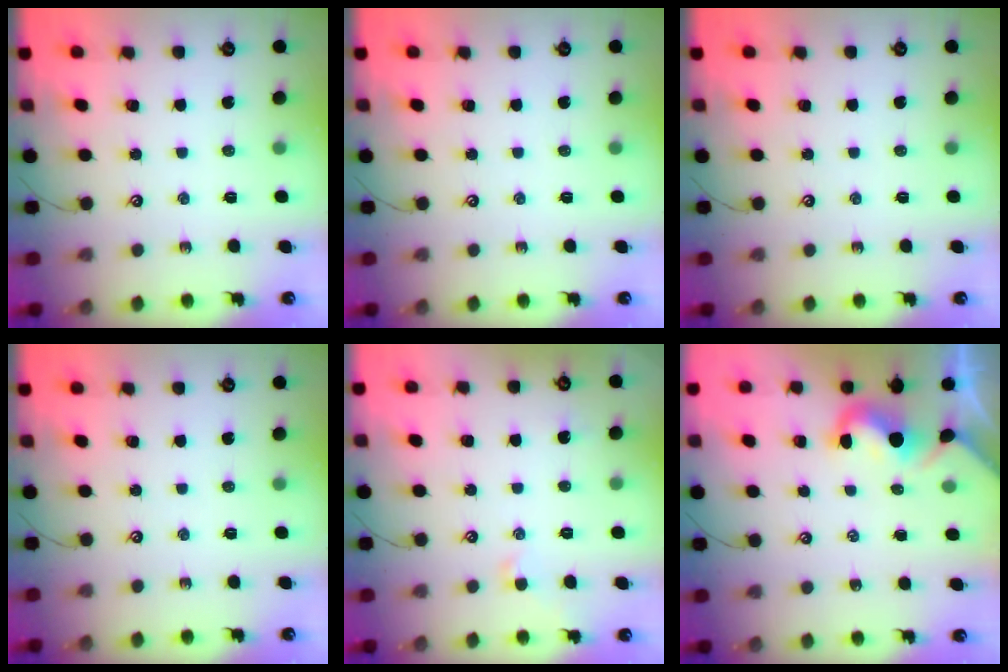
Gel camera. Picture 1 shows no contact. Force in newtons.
{"total": 0.0}
{"total": 0.0}
{"total": 0.0}
{"total": 1.1, "press": 1.1, "slide": 0.4}
{"total": 1.7, "press": 1.7, "slide": 0.2}